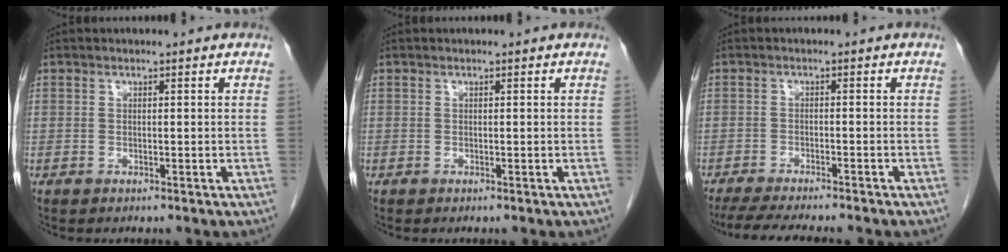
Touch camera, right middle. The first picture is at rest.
{"total": 0.0}
{"total": 9.4, "force": [-8.1, 0.6, 4.7], "torque": [-0.065, -0.017, -0.124]}